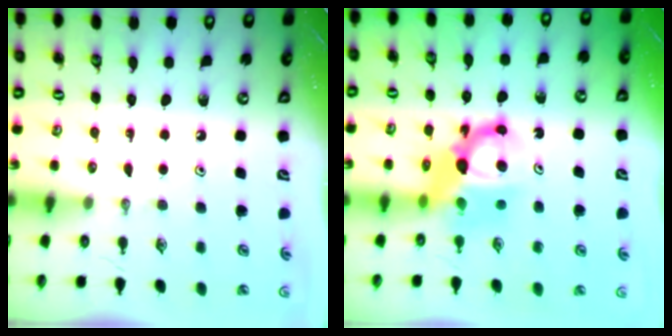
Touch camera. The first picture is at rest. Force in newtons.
{"total": 10.1, "press": 10.1, "slide": 0.8}